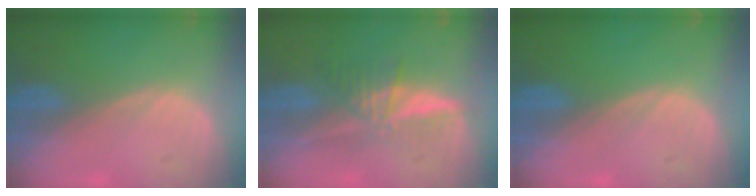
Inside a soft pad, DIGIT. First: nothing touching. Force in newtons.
{"total": 5.8, "press": 5.5, "slide": 2.0}
{"total": 0.0}